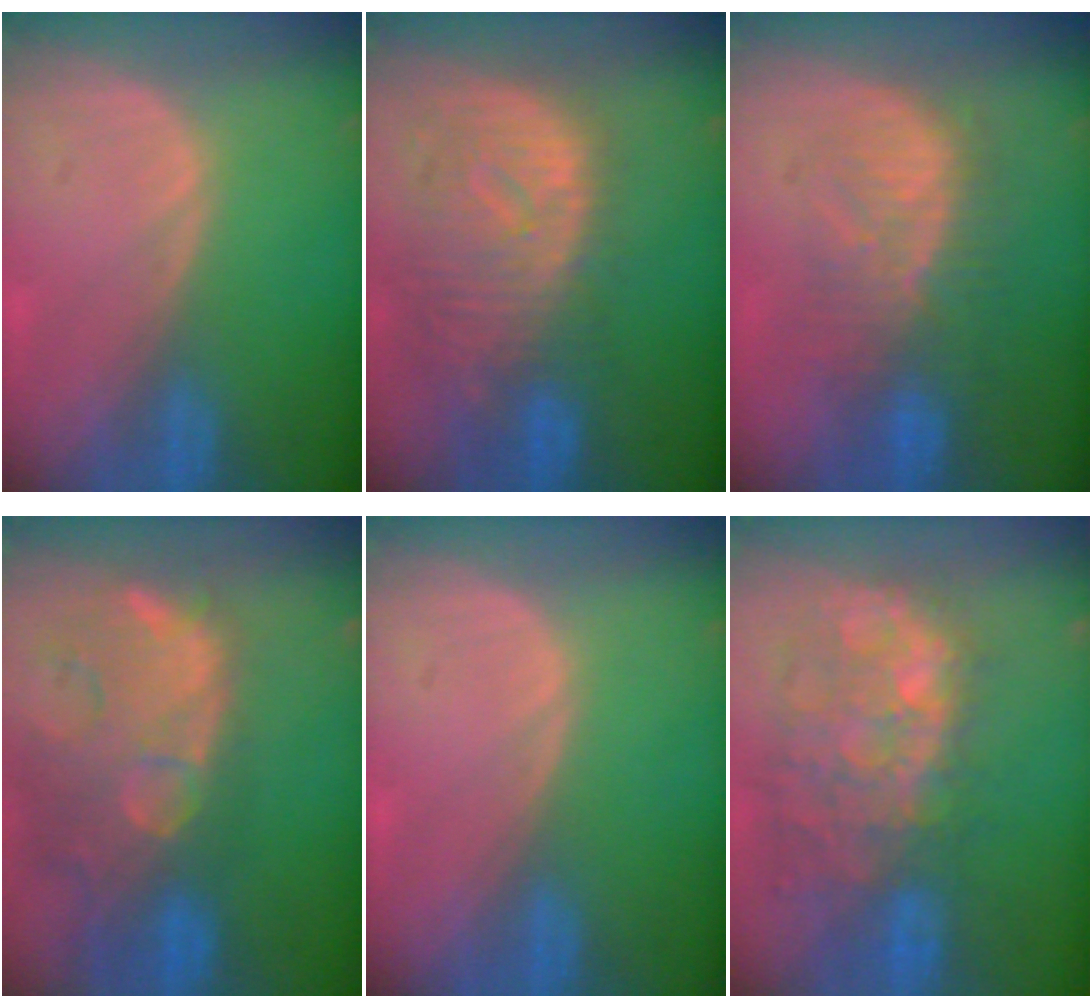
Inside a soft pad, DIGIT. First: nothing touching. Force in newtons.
{"total": 11.5, "press": 9.9, "slide": 5.8}
{"total": 8.4, "press": 8.2, "slide": 2.0}
{"total": 14.8, "press": 11.8, "slide": 8.9}
{"total": 0.0}
{"total": 11.7, "press": 10.8, "slide": 4.4}